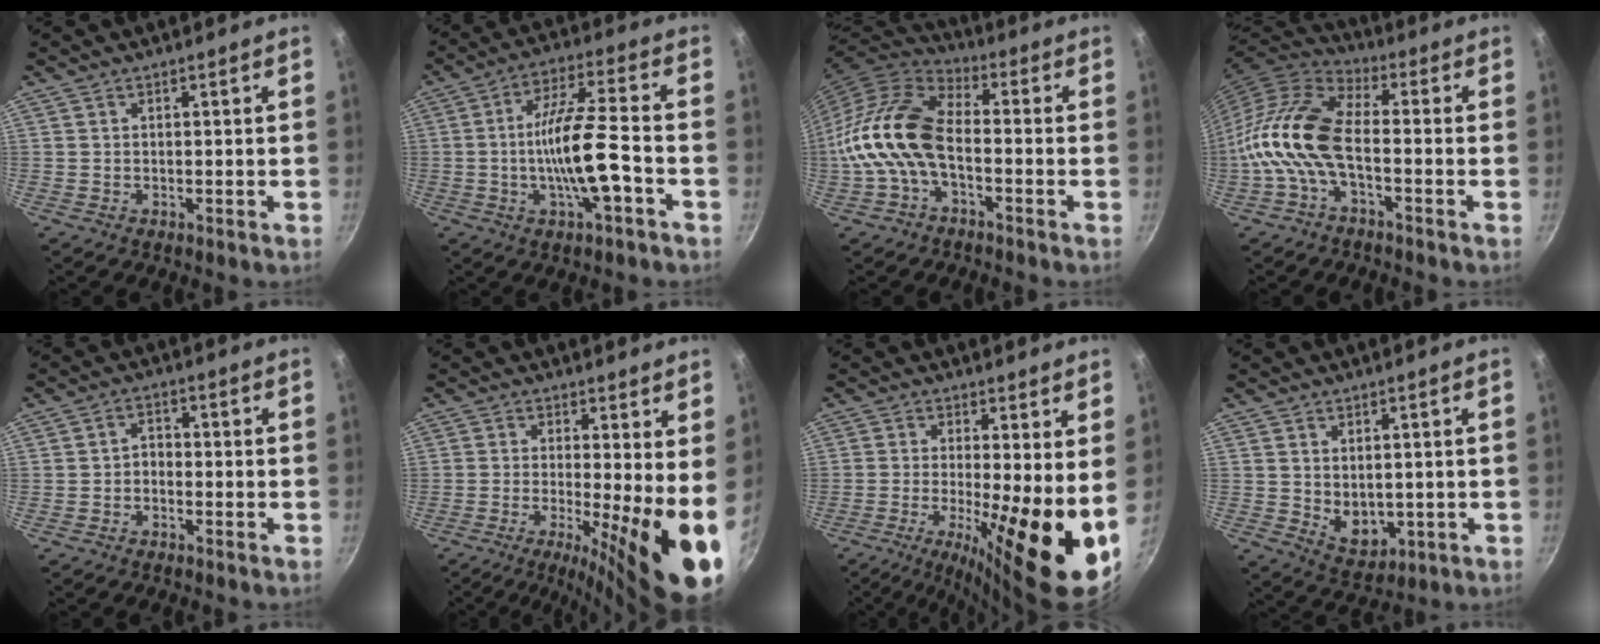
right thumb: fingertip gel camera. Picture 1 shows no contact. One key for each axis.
{"total": 12.8, "fx": -3.6, "fy": 2.8, "fz": 12.0, "tx": -0.214, "ty": 0.025, "tz": -0.069}
{"total": 14.0, "fx": -3.2, "fy": 7.9, "fz": 11.1, "tx": -0.205, "ty": 0.040, "tz": -0.075}
{"total": 13.0, "fx": -3.0, "fy": 6.2, "fz": 11.0, "tx": -0.223, "ty": 0.035, "tz": -0.078}
{"total": 2.3, "fx": -1.0, "fy": 1.6, "fz": 1.3, "tx": -0.014, "ty": 0.018, "tz": -0.022}
{"total": 12.4, "fx": -1.5, "fy": 2.2, "fz": 12.1, "tx": -0.170, "ty": -0.019, "tz": -0.025}
{"total": 15.4, "fx": -1.7, "fy": 3.4, "fz": 15.0, "tx": -0.221, "ty": -0.025, "tz": -0.026}
{"total": 6.2, "fx": 0.6, "fy": 4.3, "fz": 4.4, "tx": -0.053, "ty": -0.018, "tz": 0.026}